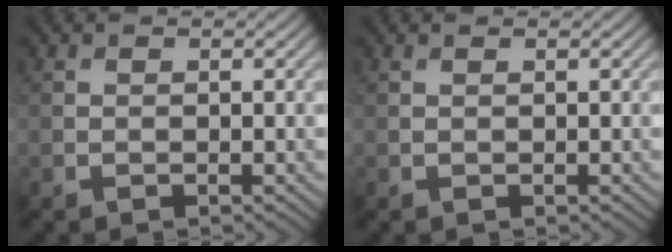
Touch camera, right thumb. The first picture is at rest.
{"total": 0.0}